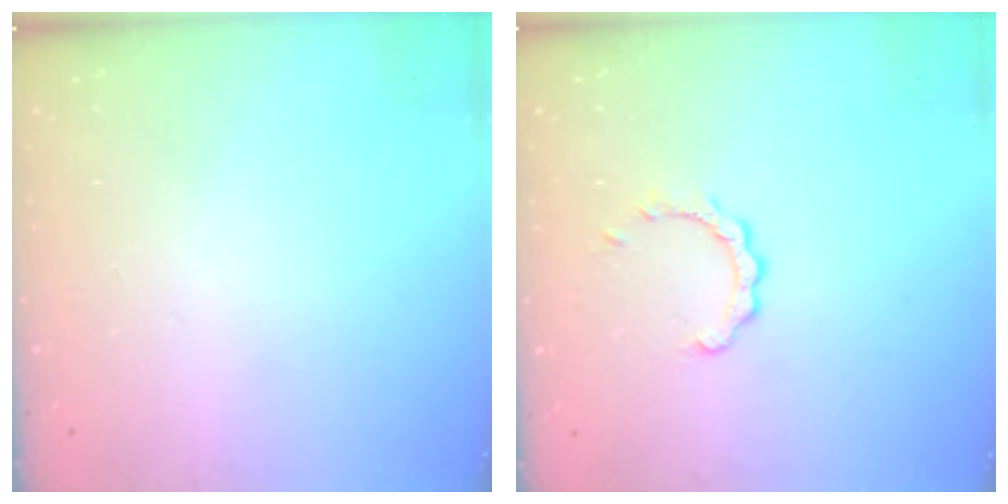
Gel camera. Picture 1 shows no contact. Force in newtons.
{"total": 2.7, "press": 2.6, "slide": 0.2}